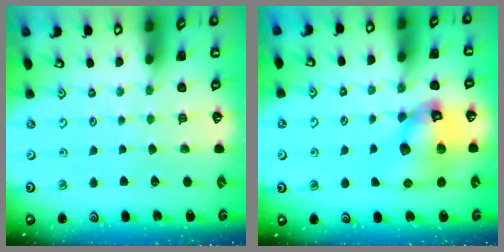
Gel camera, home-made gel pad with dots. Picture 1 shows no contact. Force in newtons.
{"total": 14.0, "press": 13.9, "slide": 2.0}